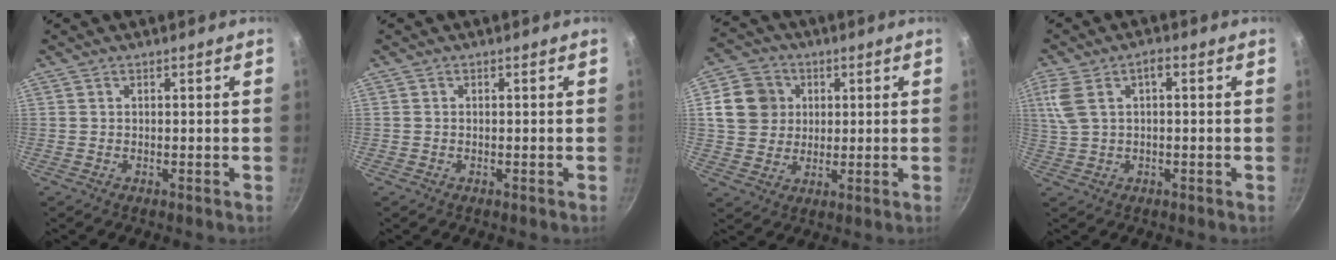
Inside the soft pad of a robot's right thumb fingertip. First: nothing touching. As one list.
[{"total": 0.0}, {"total": 10.3, "force": [2.5, 9.2, 4.1], "torque": [-0.044, 0.007, 0.039]}, {"total": 6.7, "force": [1.2, 3.4, 5.7], "torque": [-0.119, 0.014, 0.020]}]